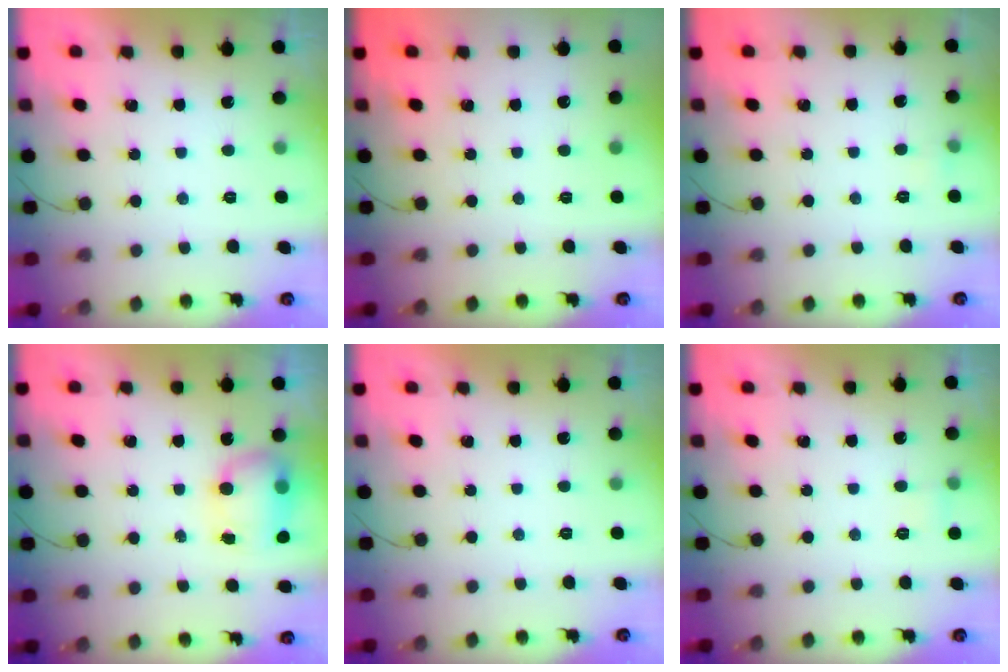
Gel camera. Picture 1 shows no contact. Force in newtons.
{"total": 0.0}
{"total": 3.2, "press": 2.9, "slide": 1.3}
{"total": 7.1, "press": 7.0, "slide": 1.2}
{"total": 0.0}
{"total": 3.1, "press": 3.0, "slide": 0.8}